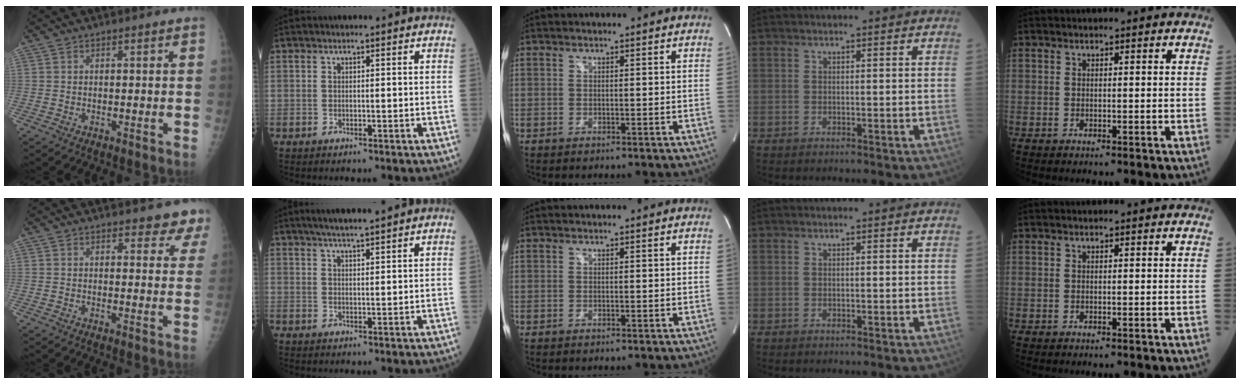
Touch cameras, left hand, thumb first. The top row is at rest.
{"thumb": {"total": 5.4, "force": [4.7, 2.0, 1.5], "torque": [0.016, -0.025, 0.040]}, "index": {"total": 5.8, "force": [4.9, -0.3, 3.1], "torque": [-0.054, 0.017, 0.082]}}